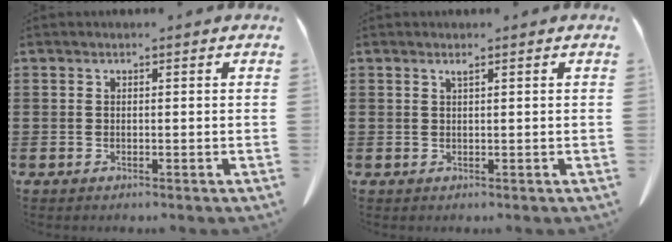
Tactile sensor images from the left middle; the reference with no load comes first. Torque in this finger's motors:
{"motor_torque": [-1.08, 1.06, -0.40, -0.05]}